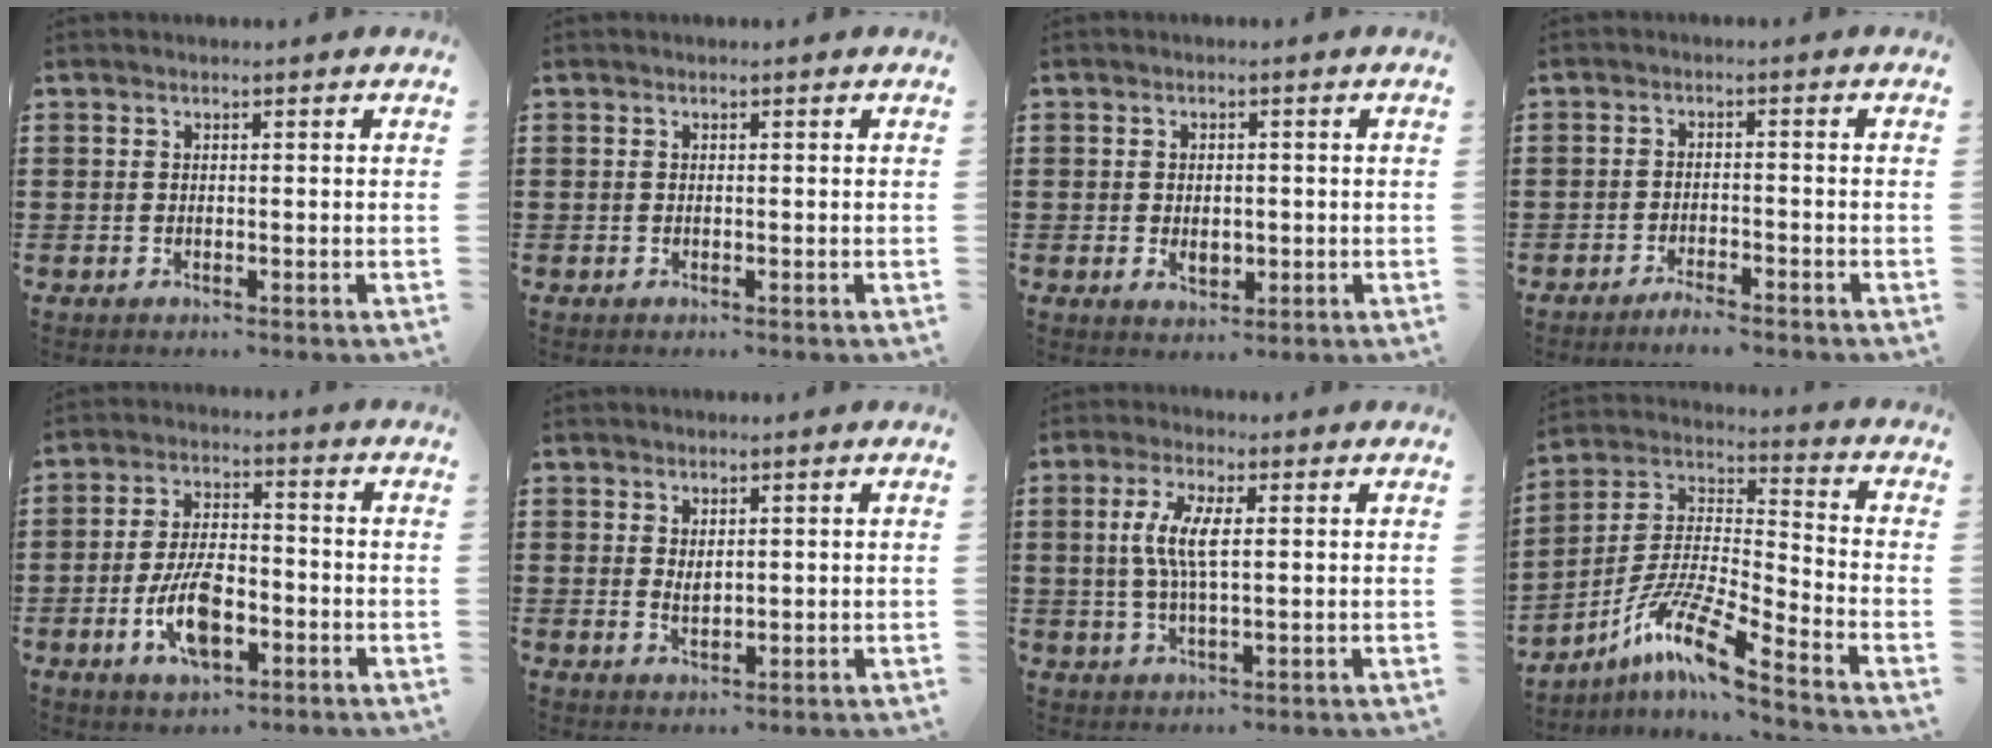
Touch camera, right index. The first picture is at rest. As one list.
[{"total": 0.0}, {"total": 2.7, "force": [-0.4, 1.7, 2.0], "torque": [-0.040, 0.003, -0.007]}, {"total": 2.3, "force": [-2.2, 0.1, 0.6], "torque": [-0.014, 0.004, -0.043]}, {"total": 9.1, "force": [-3.2, 4.2, 7.4], "torque": [-0.160, -0.002, -0.060]}, {"total": 1.6, "force": [0.8, 0.8, 1.2], "torque": [-0.025, 0.003, 0.013]}, {"total": 6.1, "force": [0.8, 1.9, 5.8], "torque": [-0.120, 0.003, 0.010]}, {"total": 11.0, "force": [-8.3, 0.8, 7.1], "torque": [-0.156, -0.008, -0.171]}]